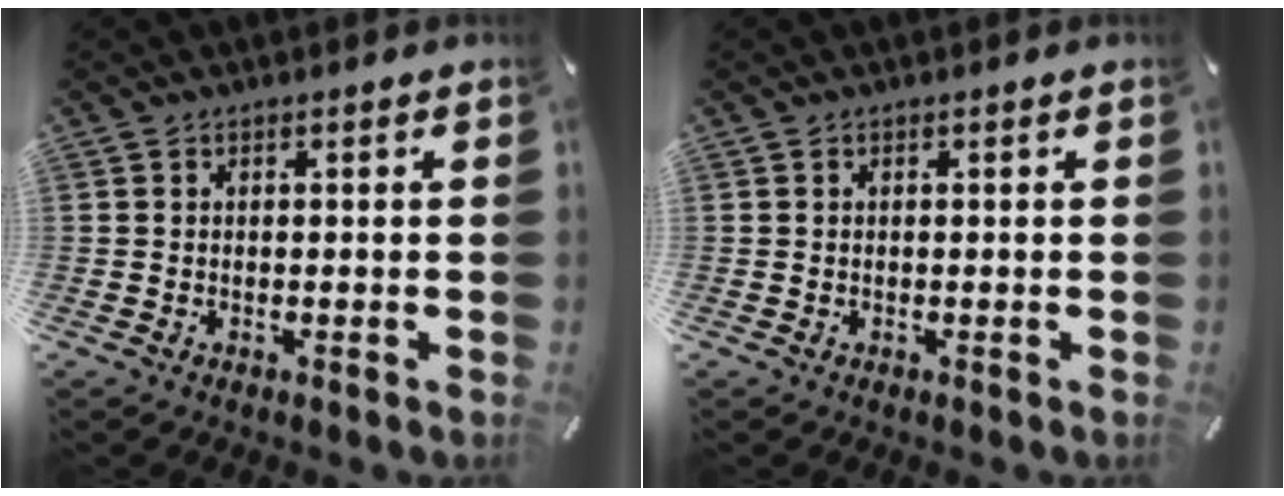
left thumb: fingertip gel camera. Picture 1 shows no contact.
{"total": 0.0}